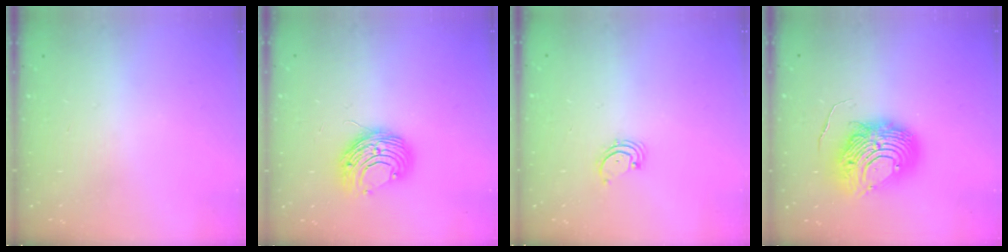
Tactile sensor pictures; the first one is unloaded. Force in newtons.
{"total": 8.8, "press": 8.8, "slide": 0.3}
{"total": 1.7, "press": 1.6, "slide": 0.2}
{"total": 12.2, "press": 12.2, "slide": 1.2}